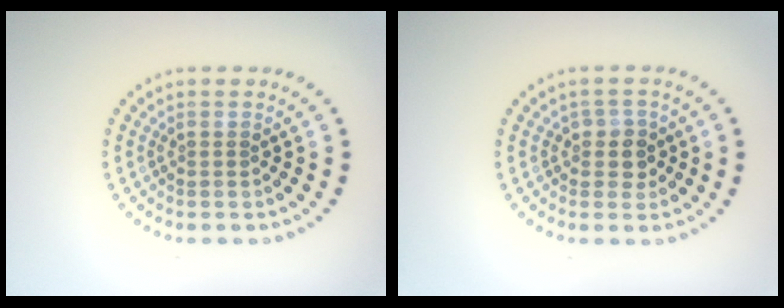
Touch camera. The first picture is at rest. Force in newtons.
{"total": 1.8, "press": 1.7, "slide": 0.8}